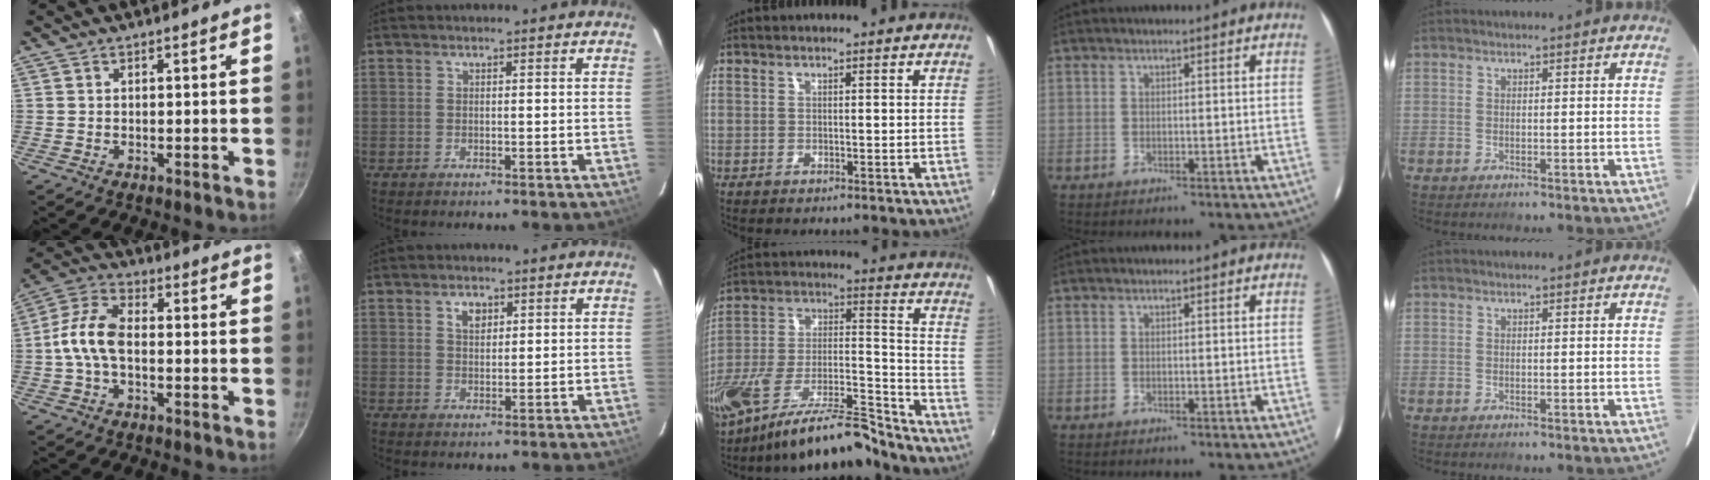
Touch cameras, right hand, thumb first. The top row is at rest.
{"thumb": {"total": 9.4, "force": [-1.1, 5.2, 7.8], "torque": [-0.151, 0.036, -0.037]}, "index": {"total": 3.1, "force": [1.4, 2.0, 1.9], "torque": [-0.029, 0.006, 0.026]}, "middle": {"total": 18.6, "force": [-14.7, 4.5, 10.5], "torque": [-0.197, -0.010, -0.253]}}